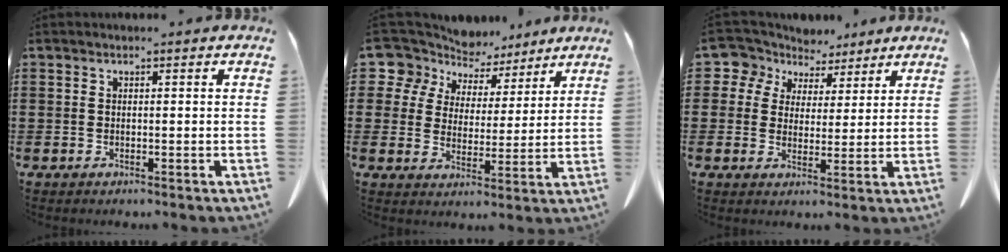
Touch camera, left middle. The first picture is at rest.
{"total": 8.1, "force": [6.7, 4.4, 1.1], "torque": [-0.069, -0.031, 0.126]}
{"total": 6.3, "force": [4.5, 4.3, 0.6], "torque": [-0.053, -0.020, 0.084]}